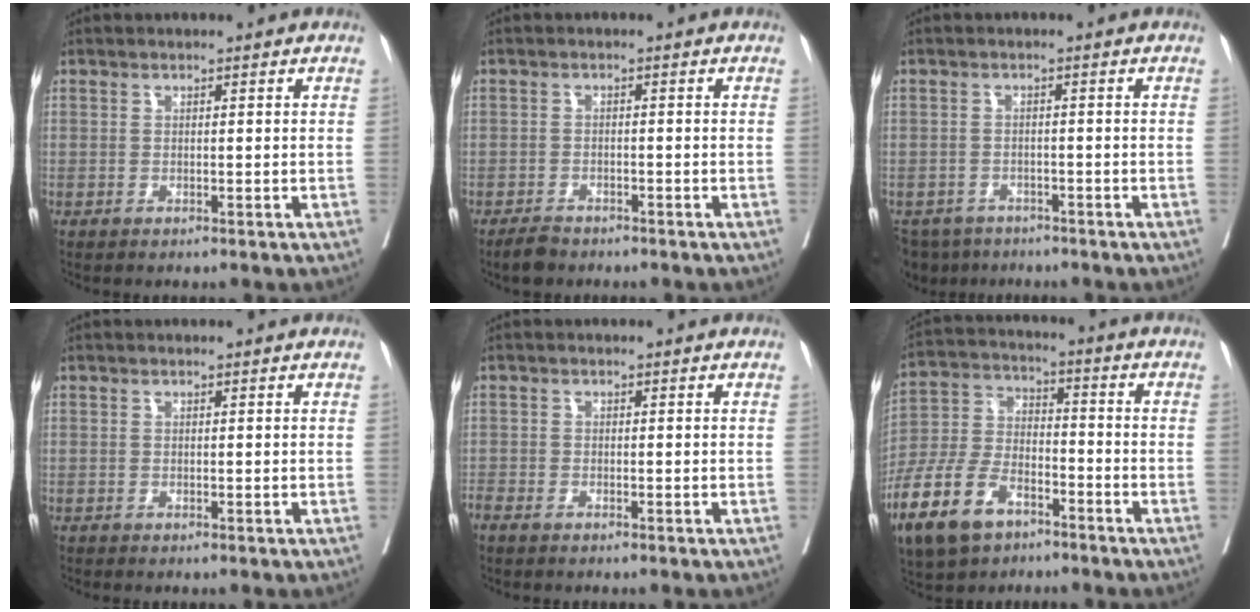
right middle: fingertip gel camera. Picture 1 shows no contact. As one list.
[{"total": 2.5, "force": [-2.2, 1.0, 0.9], "torque": [-0.021, -0.002, -0.037]}, {"total": 5.9, "force": [-4.9, 3.2, 0.6], "torque": [-0.007, -0.007, -0.077]}, {"total": 0.0}, {"total": 2.0, "force": [-1.8, 0.6, 0.8], "torque": [-0.021, -0.006, -0.033]}, {"total": 12.7, "force": [-7.7, 6.6, 7.8], "torque": [-0.178, -0.006, -0.151]}]